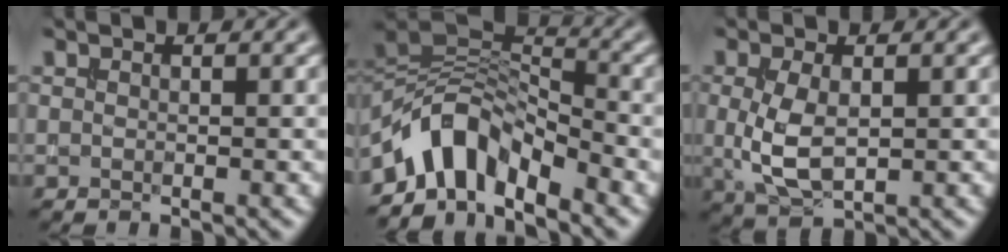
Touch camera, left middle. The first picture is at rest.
{"total": 6.9, "force": [-4.9, 3.3, 3.6], "torque": [-0.044, 0.006, -0.105]}
{"total": 4.3, "force": [-0.1, 2.3, 3.7], "torque": [-0.089, -0.001, 0.003]}